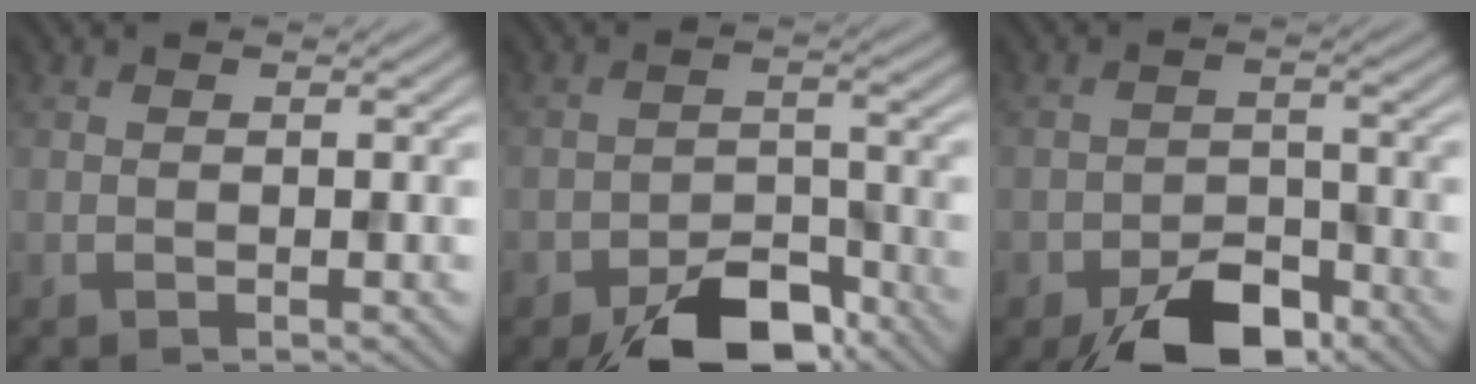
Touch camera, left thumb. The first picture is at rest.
{"total": 8.4, "force": [-6.3, 3.7, 4.2], "torque": [-0.053, -0.007, -0.109]}
{"total": 7.5, "force": [-5.4, 3.5, 3.8], "torque": [-0.051, -0.006, -0.094]}